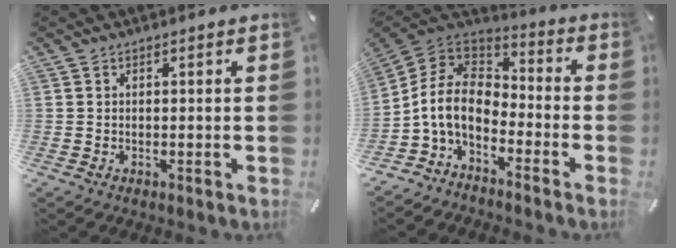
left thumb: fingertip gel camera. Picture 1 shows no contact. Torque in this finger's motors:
{"motor_torque": [-0.39, 1.56, 0.62, 0.35, 0.40]}